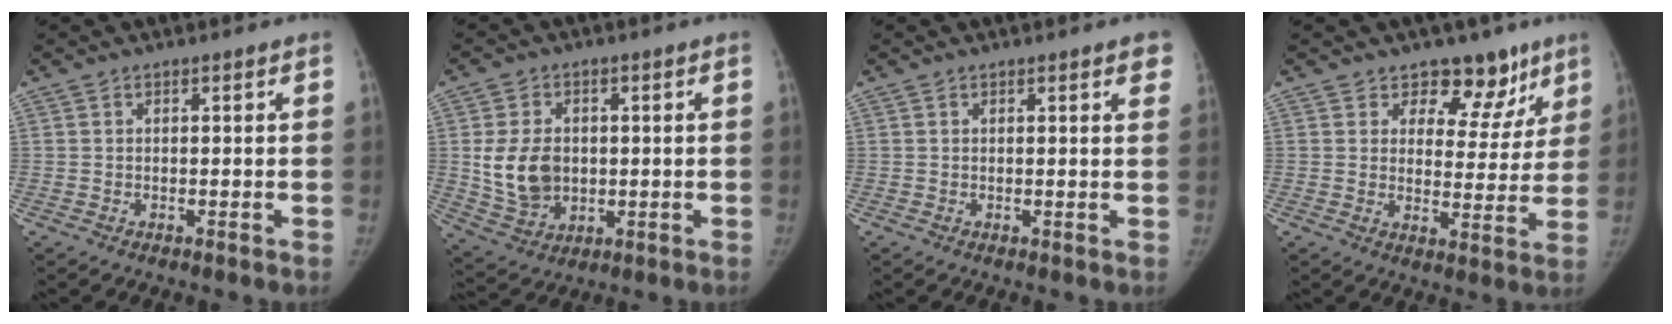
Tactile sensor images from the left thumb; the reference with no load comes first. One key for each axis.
{"total": 10.3, "fx": 0.5, "fy": 7.9, "fz": 6.6, "tx": -0.097, "ty": -0.007, "tz": 0.023}
{"total": 3.1, "fx": 1.9, "fy": 0.7, "fz": 2.4, "tx": -0.013, "ty": 0.000, "tz": 0.017}
{"total": 10.4, "fx": 7.3, "fy": 6.6, "fz": 3.3, "tx": 0.016, "ty": -0.036, "tz": 0.092}